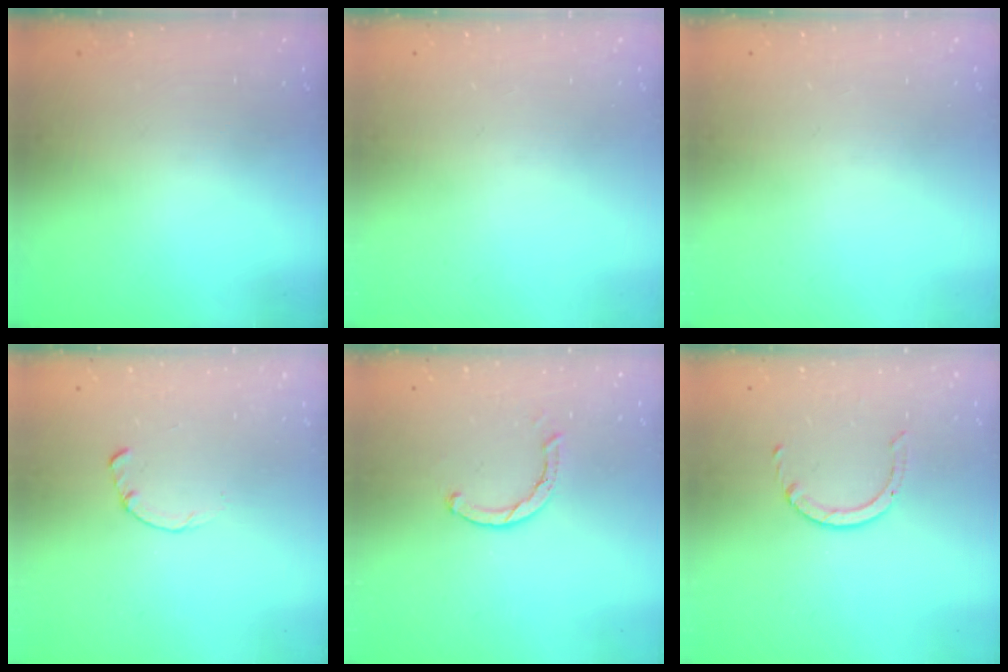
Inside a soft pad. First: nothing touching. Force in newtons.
{"total": 0.0}
{"total": 0.0}
{"total": 1.7, "press": 1.7, "slide": 0.2}
{"total": 2.0, "press": 2.0, "slide": 0.2}
{"total": 2.5, "press": 2.4, "slide": 0.3}